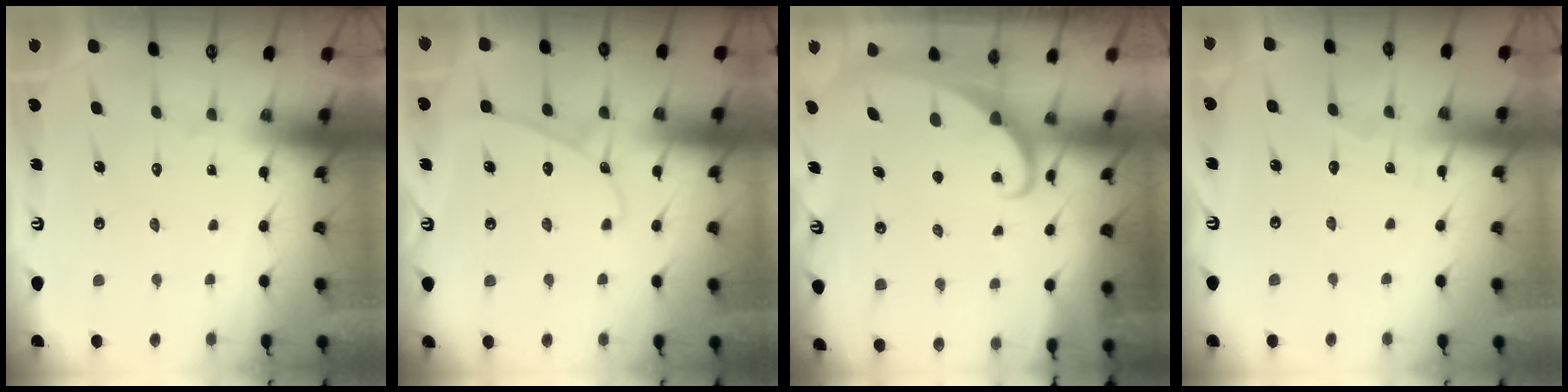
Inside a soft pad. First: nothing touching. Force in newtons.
{"total": 4.8, "press": 4.8, "slide": 0.4}
{"total": 2.0, "press": 2.0, "slide": 0.1}
{"total": 3.1, "press": 3.1, "slide": 0.3}